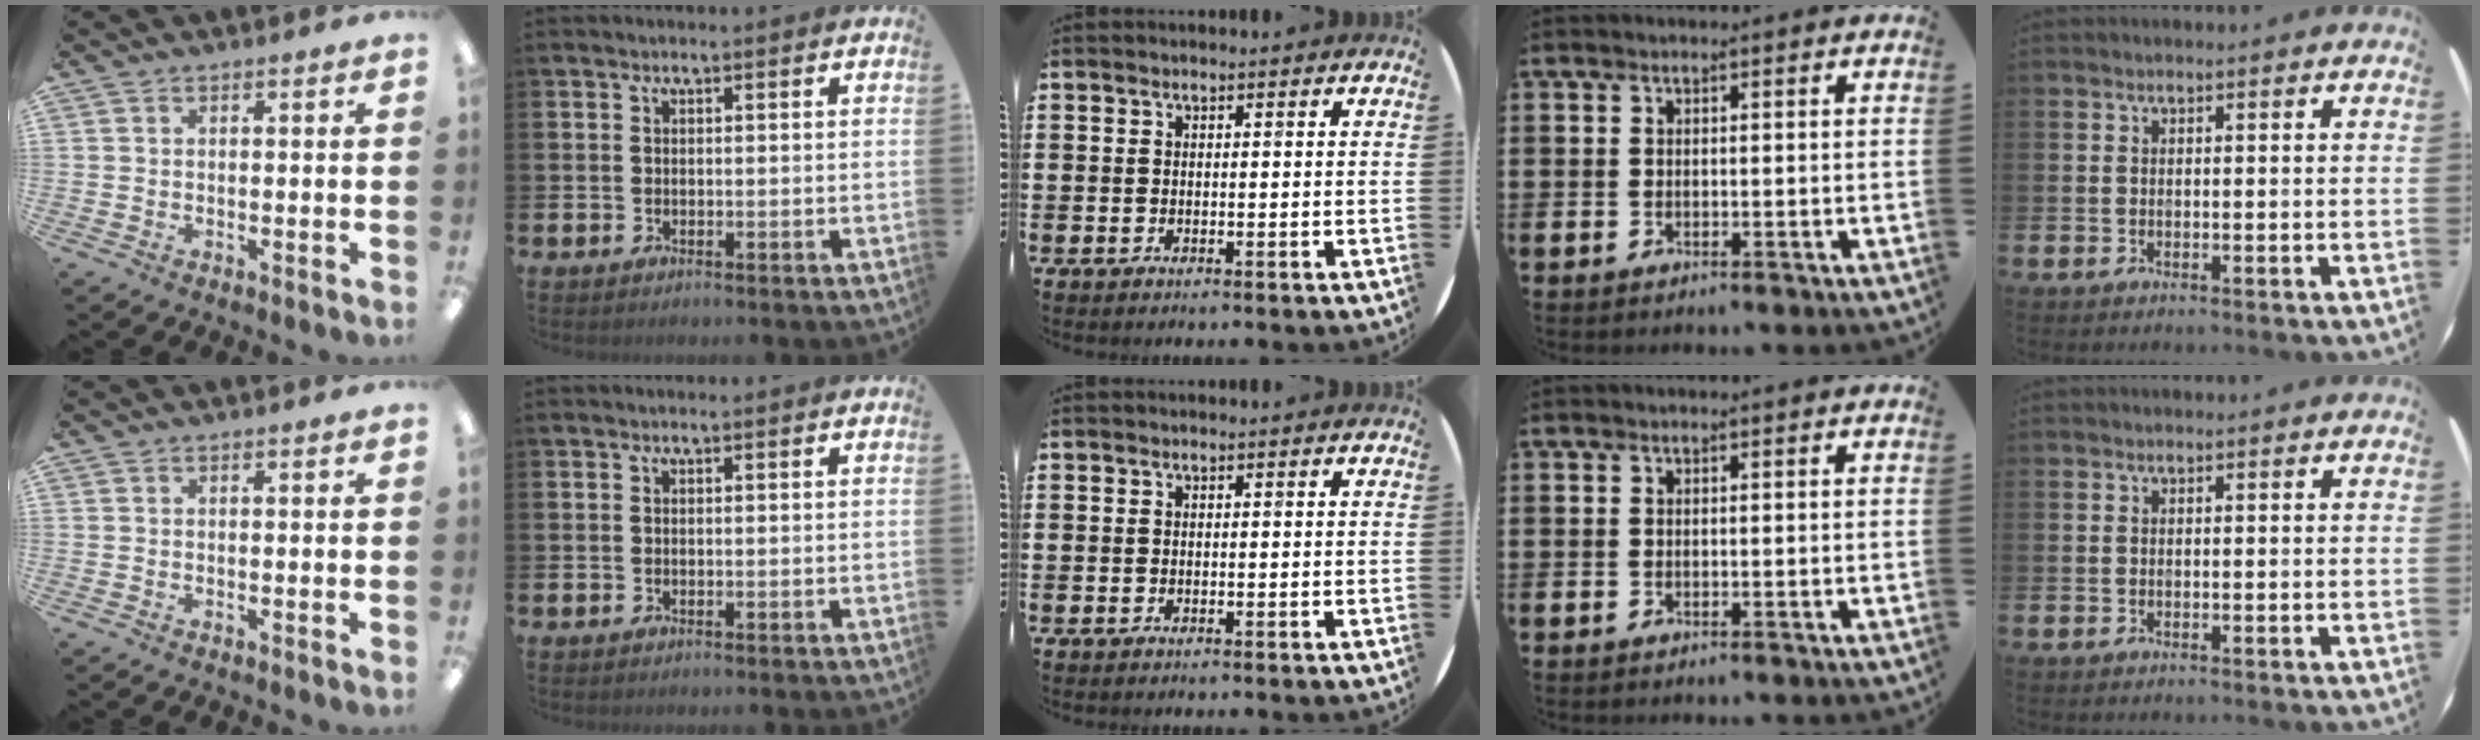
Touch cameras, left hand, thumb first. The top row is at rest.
{}